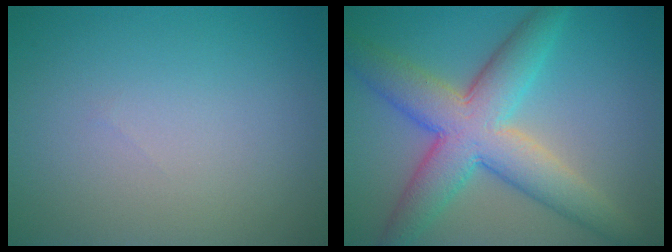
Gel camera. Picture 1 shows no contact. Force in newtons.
{"total": 8.5, "press": 8.4, "slide": 0.4}